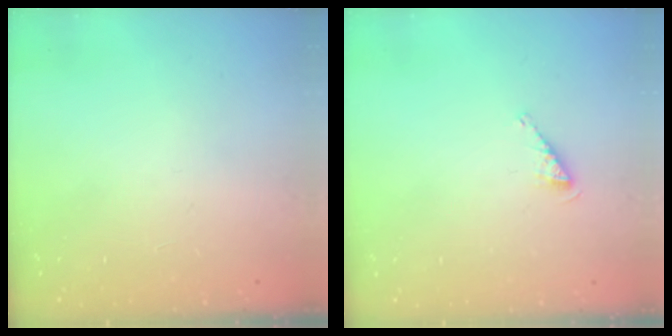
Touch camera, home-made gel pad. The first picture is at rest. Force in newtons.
{"total": 3.7, "press": 3.7, "slide": 0.5}